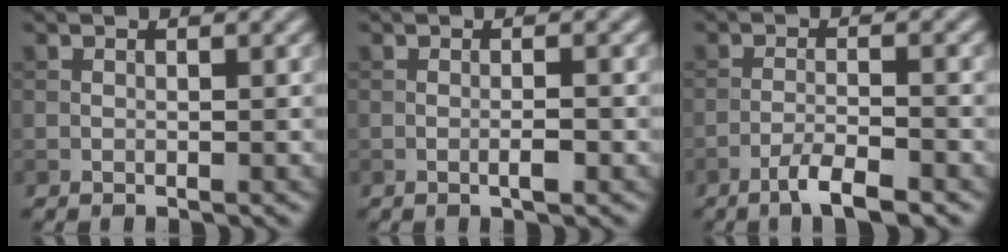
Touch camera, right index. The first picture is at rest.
{"total": 1.5, "force": [-0.5, 0.1, 1.5], "torque": [-0.027, -0.001, -0.011]}
{"total": 3.7, "force": [-2.5, 0.5, 2.6], "torque": [-0.049, 0.005, -0.052]}